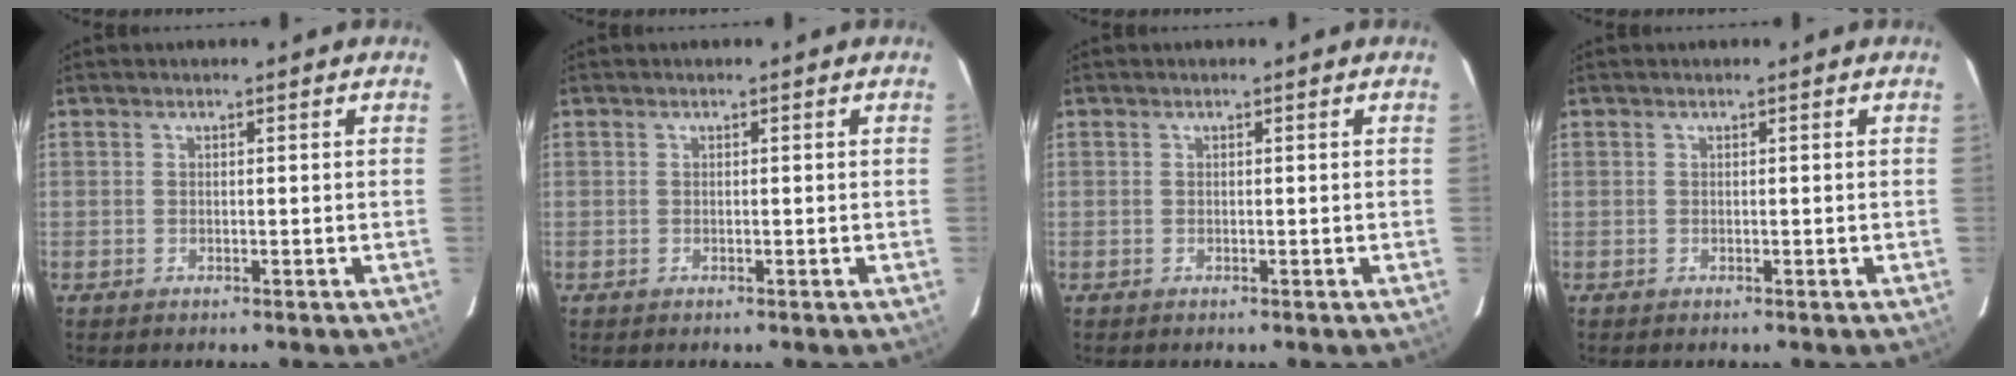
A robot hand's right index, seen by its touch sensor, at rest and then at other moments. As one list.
[{"total": 0.0}, {"total": 0.0}, {"total": 0.0}]